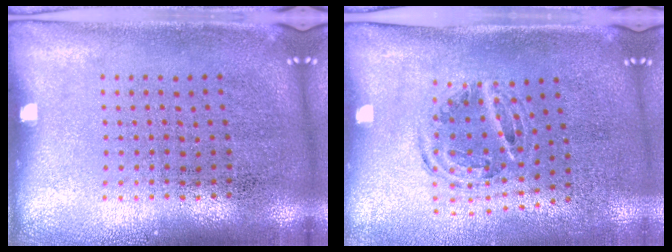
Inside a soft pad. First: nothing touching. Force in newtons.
{"total": 1.0, "press": 0.9, "slide": 0.1}